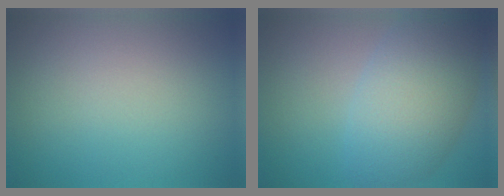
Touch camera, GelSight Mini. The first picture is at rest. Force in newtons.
{"total": 7.4, "press": 7.3, "slide": 0.4}